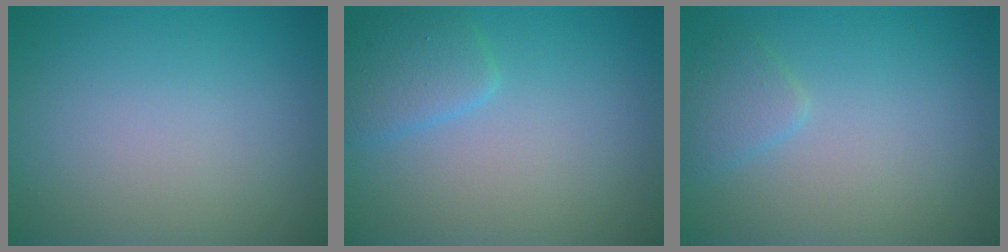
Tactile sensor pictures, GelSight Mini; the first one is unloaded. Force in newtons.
{"total": 2.3, "press": 2.3, "slide": 0.1}
{"total": 1.6, "press": 1.6, "slide": 0.1}